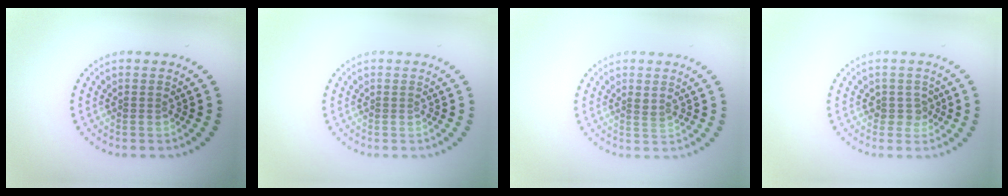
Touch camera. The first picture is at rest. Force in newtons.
{"total": 0.0}
{"total": 1.0, "press": 0.9, "slide": 0.5}
{"total": 1.6, "press": 1.4, "slide": 0.9}